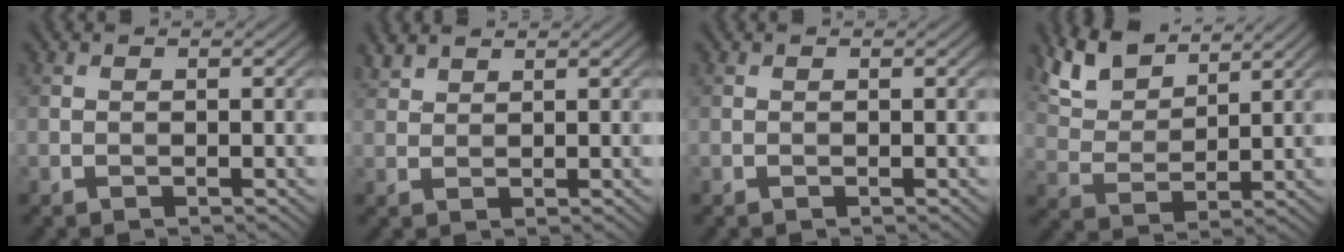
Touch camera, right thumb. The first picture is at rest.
{"total": 2.2, "force": [1.9, 0.7, 0.7], "torque": [-0.020, 0.006, 0.047]}
{"total": 0.0}
{"total": 8.2, "force": [6.2, 3.2, 4.3], "torque": [-0.111, 0.011, 0.127]}